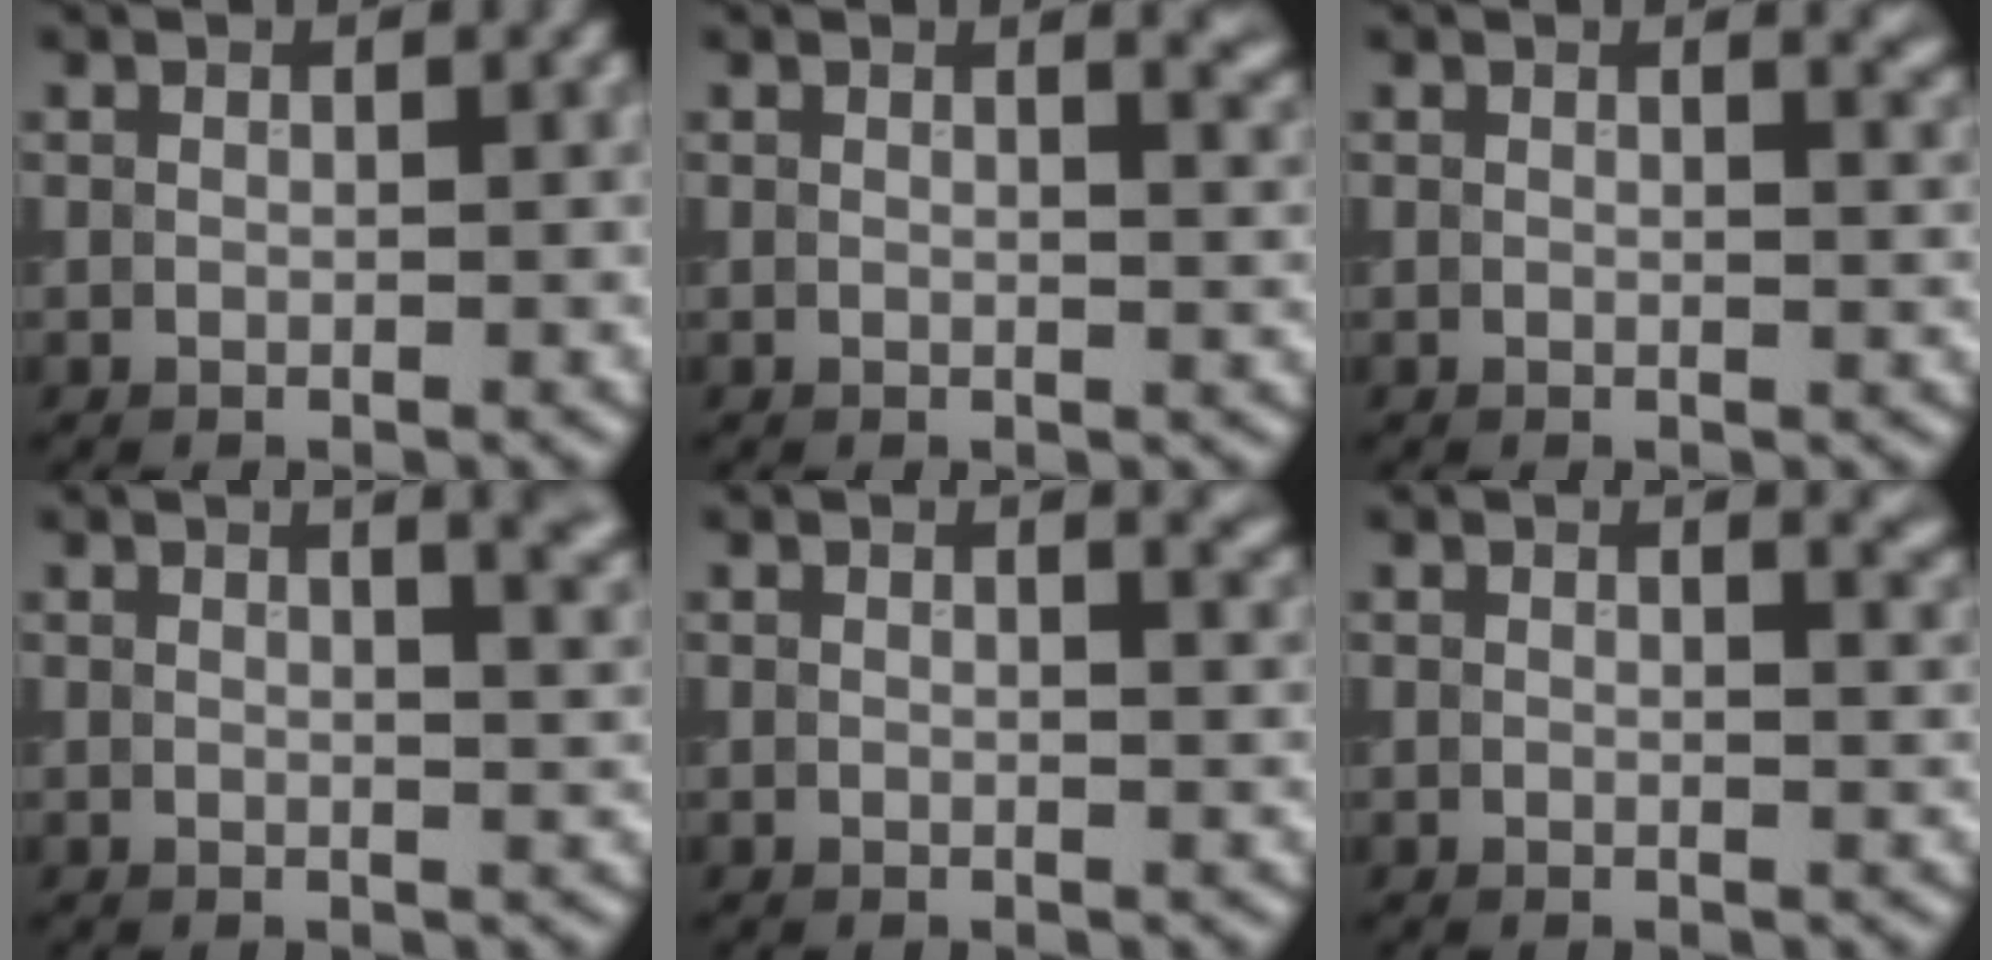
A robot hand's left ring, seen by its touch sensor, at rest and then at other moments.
{"total": 3.3, "force": [2.1, 1.5, 2.2], "torque": [0.002, 0.008, 0.016]}
{"total": 2.3, "force": [1.6, 0.9, 1.3], "torque": [0.000, 0.001, 0.016]}
{"total": 5.5, "force": [2.8, 2.4, 4.1], "torque": [-0.015, 0.027, 0.013]}
{"total": 2.5, "force": [1.7, 1.0, 1.5], "torque": [0.002, 0.003, 0.015]}
{"total": 2.6, "force": [1.8, 1.1, 1.6], "torque": [0.001, 0.003, 0.016]}